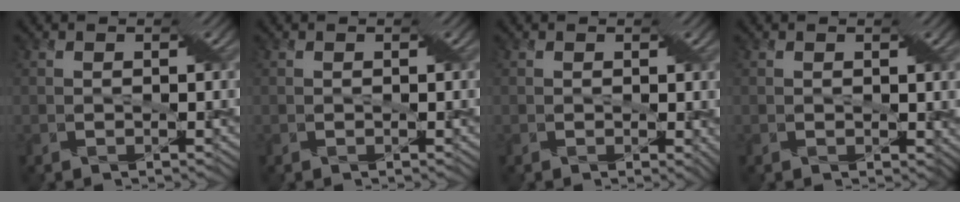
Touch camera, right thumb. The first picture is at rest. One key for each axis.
{"total": 0.0}
{"total": 1.6, "fx": 0.3, "fy": 1.0, "fz": 1.2, "tx": -0.010, "ty": -0.005, "tz": 0.008}
{"total": 0.8, "fx": 0.5, "fy": 0.6, "fz": 0.2, "tx": 0.000, "ty": 0.000, "tz": 0.006}